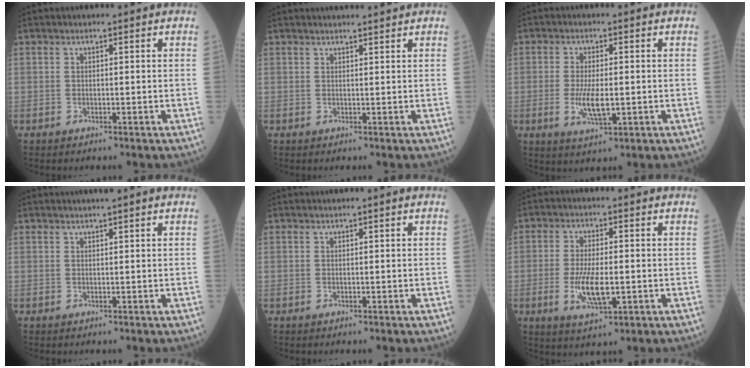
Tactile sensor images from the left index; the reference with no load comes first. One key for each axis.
{"total": 3.7, "fx": 3.5, "fy": -0.1, "fz": 1.1, "tx": -0.013, "ty": 0.014, "tz": 0.045}
{"total": 5.2, "fx": -1.0, "fy": 1.6, "fz": 4.9, "tx": -0.104, "ty": -0.010, "tz": -0.014}
{"total": 1.9, "fx": 1.4, "fy": -0.2, "fz": 1.3, "tx": -0.015, "ty": 0.014, "tz": 0.025}
{"total": 0.0}
{"total": 6.8, "fx": -1.6, "fy": 2.0, "fz": 6.3, "tx": -0.130, "ty": -0.012, "tz": -0.024}